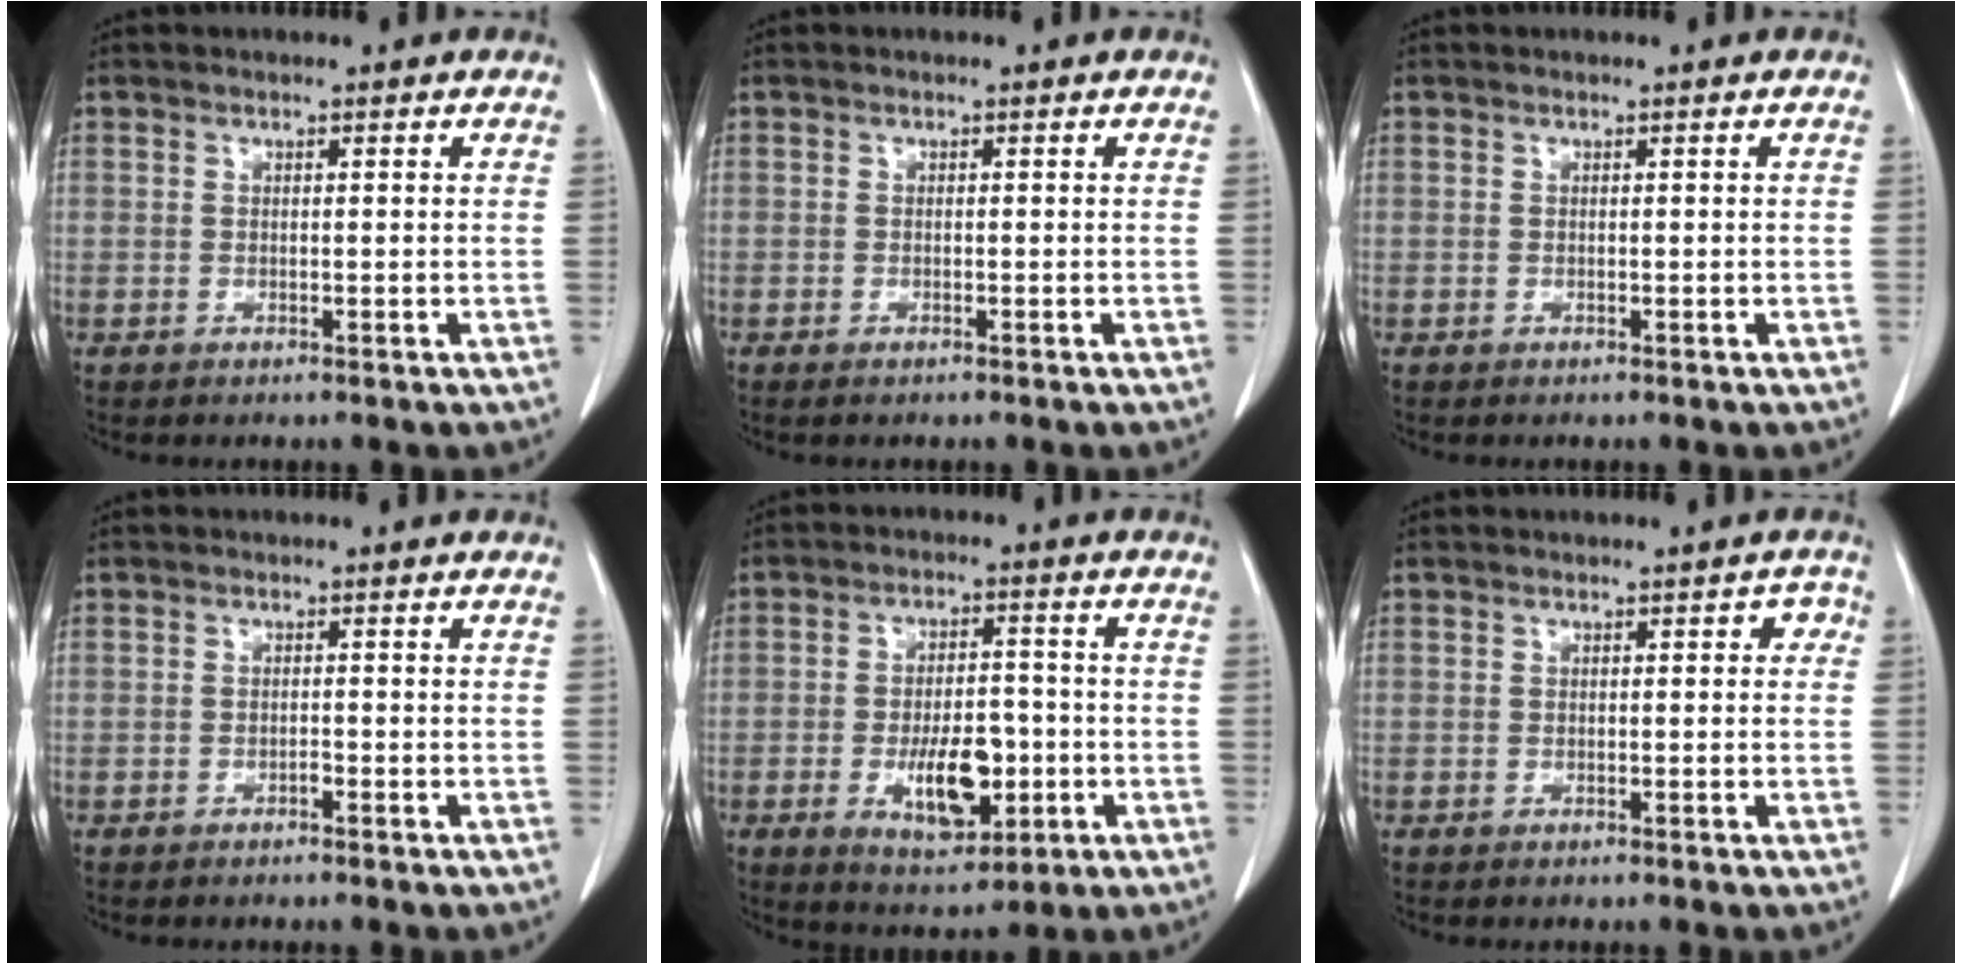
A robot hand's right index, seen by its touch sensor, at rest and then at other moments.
{"total": 0.7, "force": [-0.5, 0.2, 0.5], "torque": [-0.009, -0.001, -0.008]}
{"total": 0.0}
{"total": 0.8, "force": [-0.6, 0.2, 0.4], "torque": [-0.006, 0.002, -0.013]}
{"total": 9.8, "force": [-2.8, 4.4, 8.4], "torque": [-0.144, 0.001, -0.038]}
{"total": 2.1, "force": [0.2, 1.1, 1.8], "torque": [-0.014, 0.016, -0.004]}